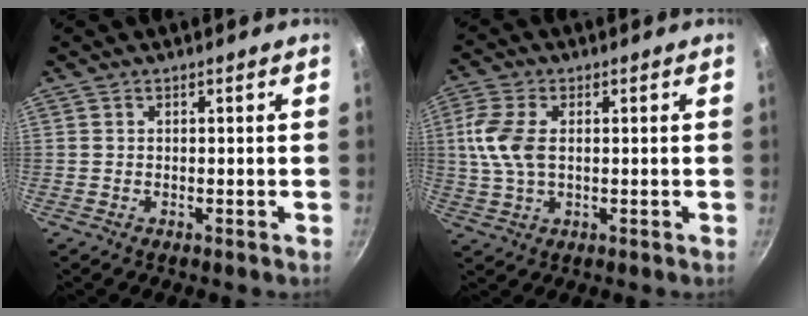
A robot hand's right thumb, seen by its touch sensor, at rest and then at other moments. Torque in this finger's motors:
{"motor_torque": [0.89, 0.84, 0.86, 0.04, 0.35]}